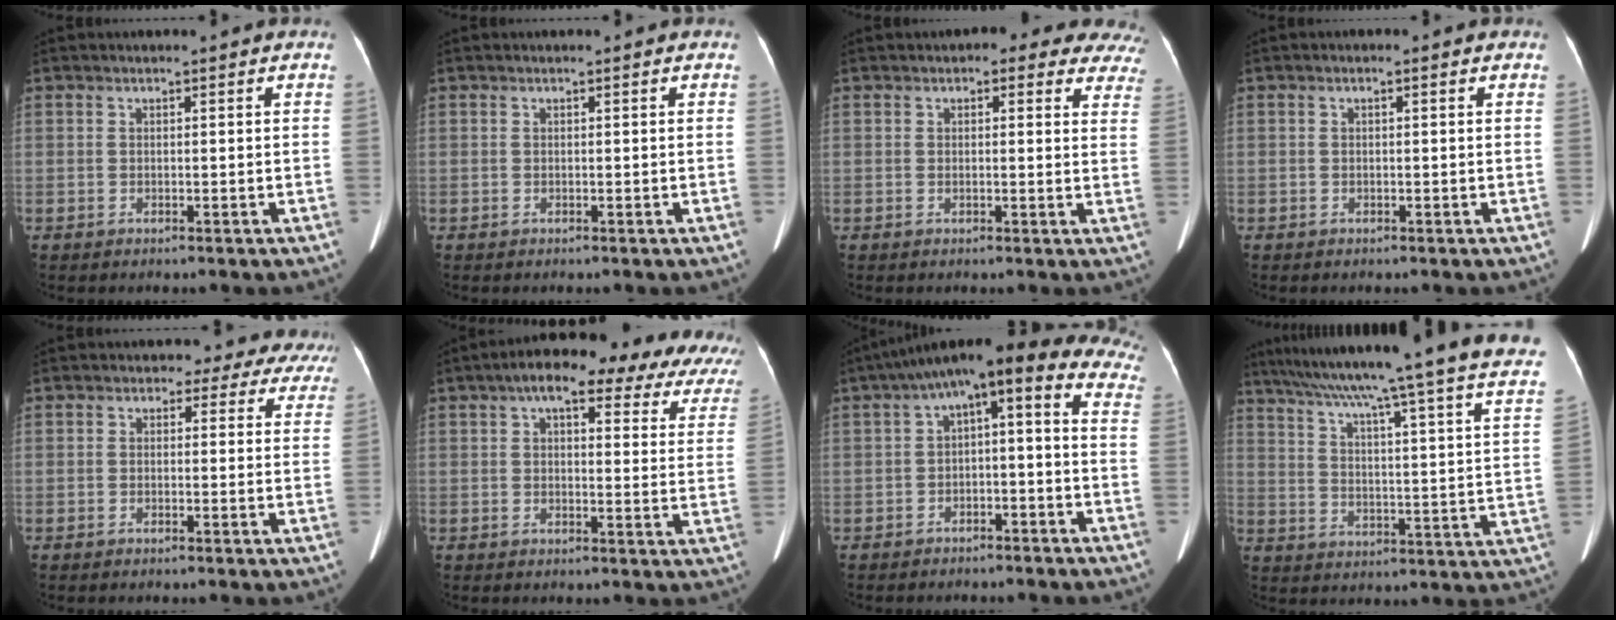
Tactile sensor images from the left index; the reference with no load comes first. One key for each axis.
{"total": 0.0}
{"total": 12.0, "fx": 10.2, "fy": 4.3, "fz": 4.6, "tx": -0.006, "ty": -0.003, "tz": 0.080}
{"total": 0.5, "fx": -0.4, "fy": 0.3, "fz": 0.3, "tx": -0.004, "ty": 0.000, "tz": -0.007}
{"total": 6.8, "fx": 5.8, "fy": 3.6, "fz": 0.4, "tx": 0.025, "ty": 0.003, "tz": 0.034}
{"total": 21.2, "fx": 16.6, "fy": 6.2, "fz": 11.6, "tx": -0.145, "ty": 0.028, "tz": 0.183}
{"total": 13.6, "fx": 6.6, "fy": 4.7, "fz": 10.9, "tx": -0.154, "ty": 0.053, "tz": 0.063}
{"total": 32.3, "fx": 26.9, "fy": 0.6, "fz": 17.9, "tx": -0.235, "ty": -0.053, "tz": 0.340}